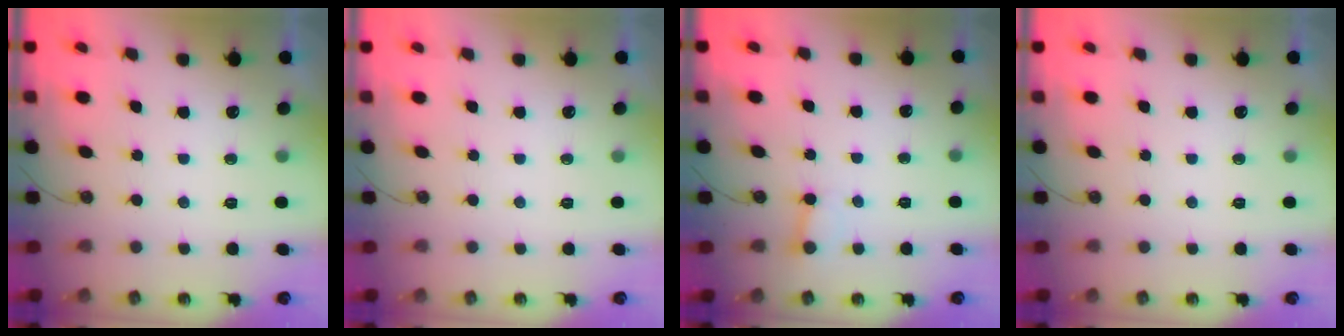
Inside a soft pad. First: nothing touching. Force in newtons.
{"total": 0.0}
{"total": 2.7, "press": 2.7, "slide": 0.3}
{"total": 0.0}